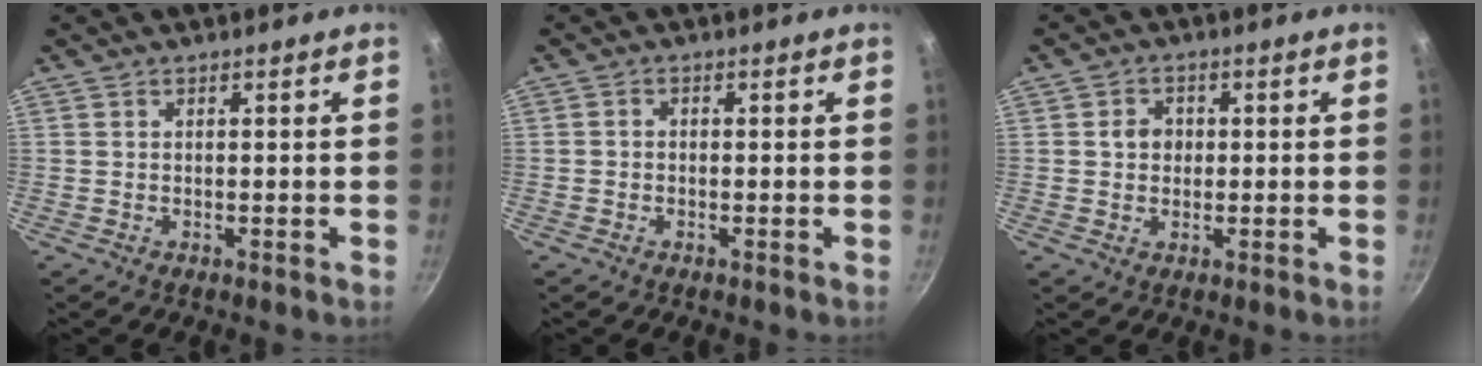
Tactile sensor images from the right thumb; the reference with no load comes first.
{"total": 1.0, "force": [-0.5, 0.7, 0.5], "torque": [-0.010, 0.005, -0.010]}
{"total": 3.6, "force": [0.2, 3.1, 1.7], "torque": [-0.009, 0.003, -0.001]}